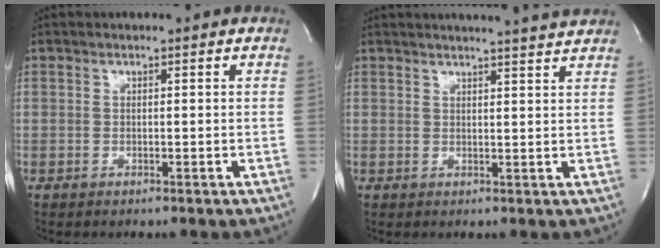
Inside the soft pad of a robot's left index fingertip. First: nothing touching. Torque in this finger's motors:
{"motor_torque": [0.86, -1.02, 0.31, 0.07]}